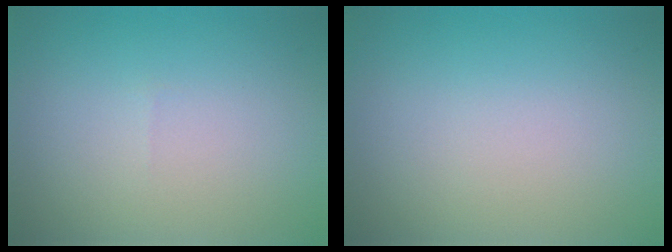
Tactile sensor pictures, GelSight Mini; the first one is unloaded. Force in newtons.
{"total": 0.0}